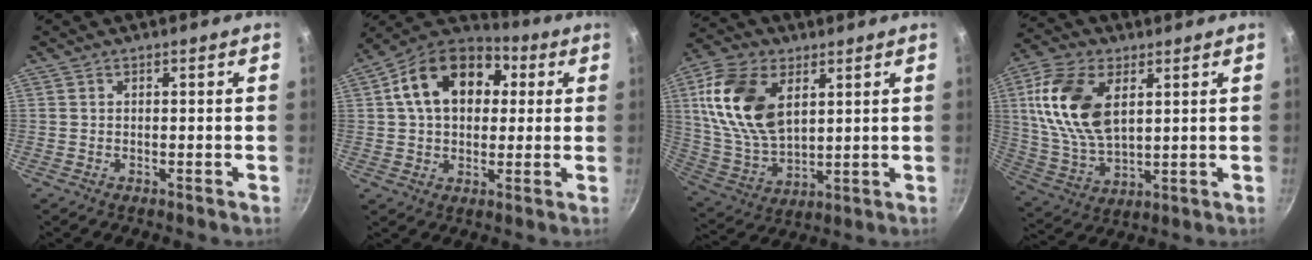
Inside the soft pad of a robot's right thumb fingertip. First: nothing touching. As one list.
[{"total": 17.9, "force": [4.2, 12.7, 11.9], "torque": [-0.175, 0.025, 0.052]}, {"total": 17.7, "force": [5.6, 10.7, 13.0], "torque": [-0.234, -0.012, 0.116]}, {"total": 16.6, "force": [4.7, 9.5, 12.8], "torque": [-0.237, -0.009, 0.097]}]